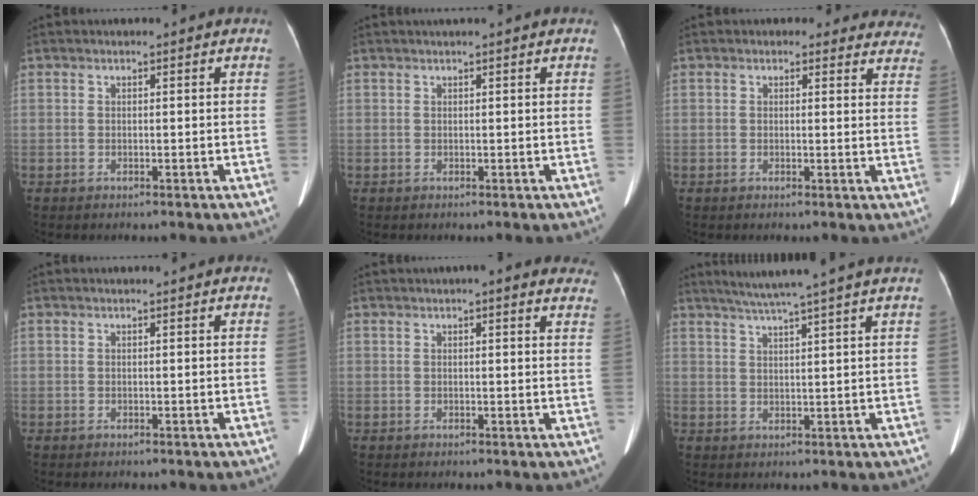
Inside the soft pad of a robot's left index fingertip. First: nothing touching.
{"total": 0.8, "force": [0.6, -0.2, 0.6], "torque": [-0.012, 0.010, 0.014]}
{"total": 10.1, "force": [9.4, 3.8, 1.0], "torque": [0.042, -0.022, 0.059]}
{"total": 1.0, "force": [0.9, -0.1, 0.4], "torque": [-0.008, 0.009, 0.016]}
{"total": 8.5, "force": [6.9, 1.5, 4.7], "torque": [-0.040, 0.004, 0.061]}
{"total": 9.0, "force": [7.3, -1.9, 4.9], "torque": [-0.076, 0.016, 0.101]}